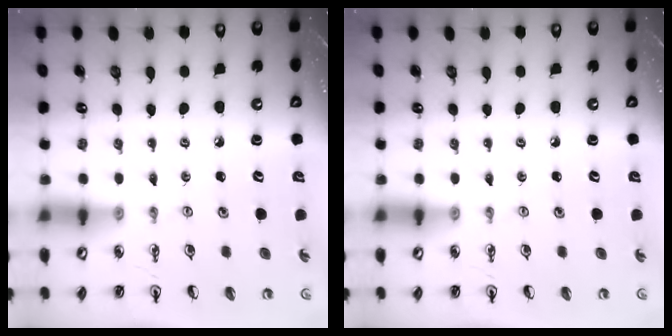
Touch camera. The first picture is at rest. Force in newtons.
{"total": 0.0}